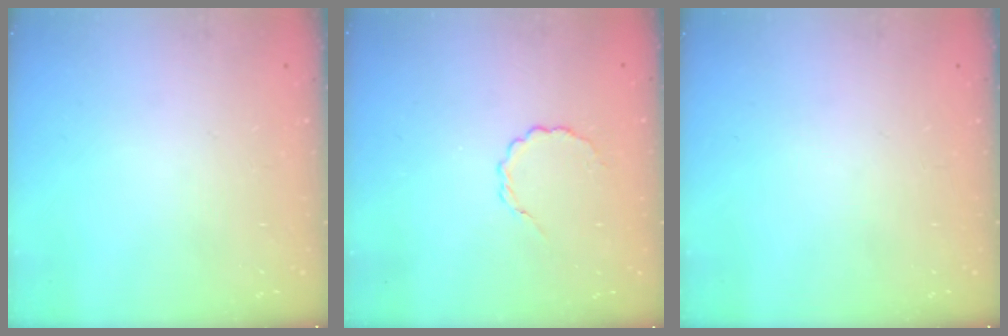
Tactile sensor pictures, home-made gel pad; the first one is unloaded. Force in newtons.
{"total": 2.4, "press": 2.2, "slide": 0.9}
{"total": 0.0}